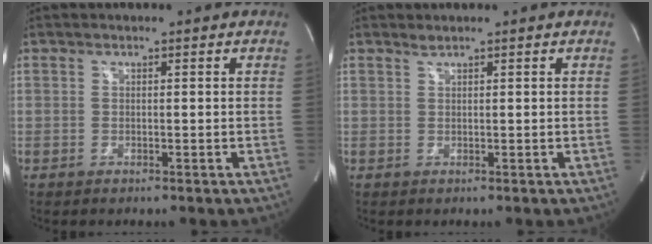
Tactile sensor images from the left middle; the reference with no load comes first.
{"total": 0.6, "force": [0.6, -0.1, 0.1], "torque": [-0.010, 0.000, 0.015]}